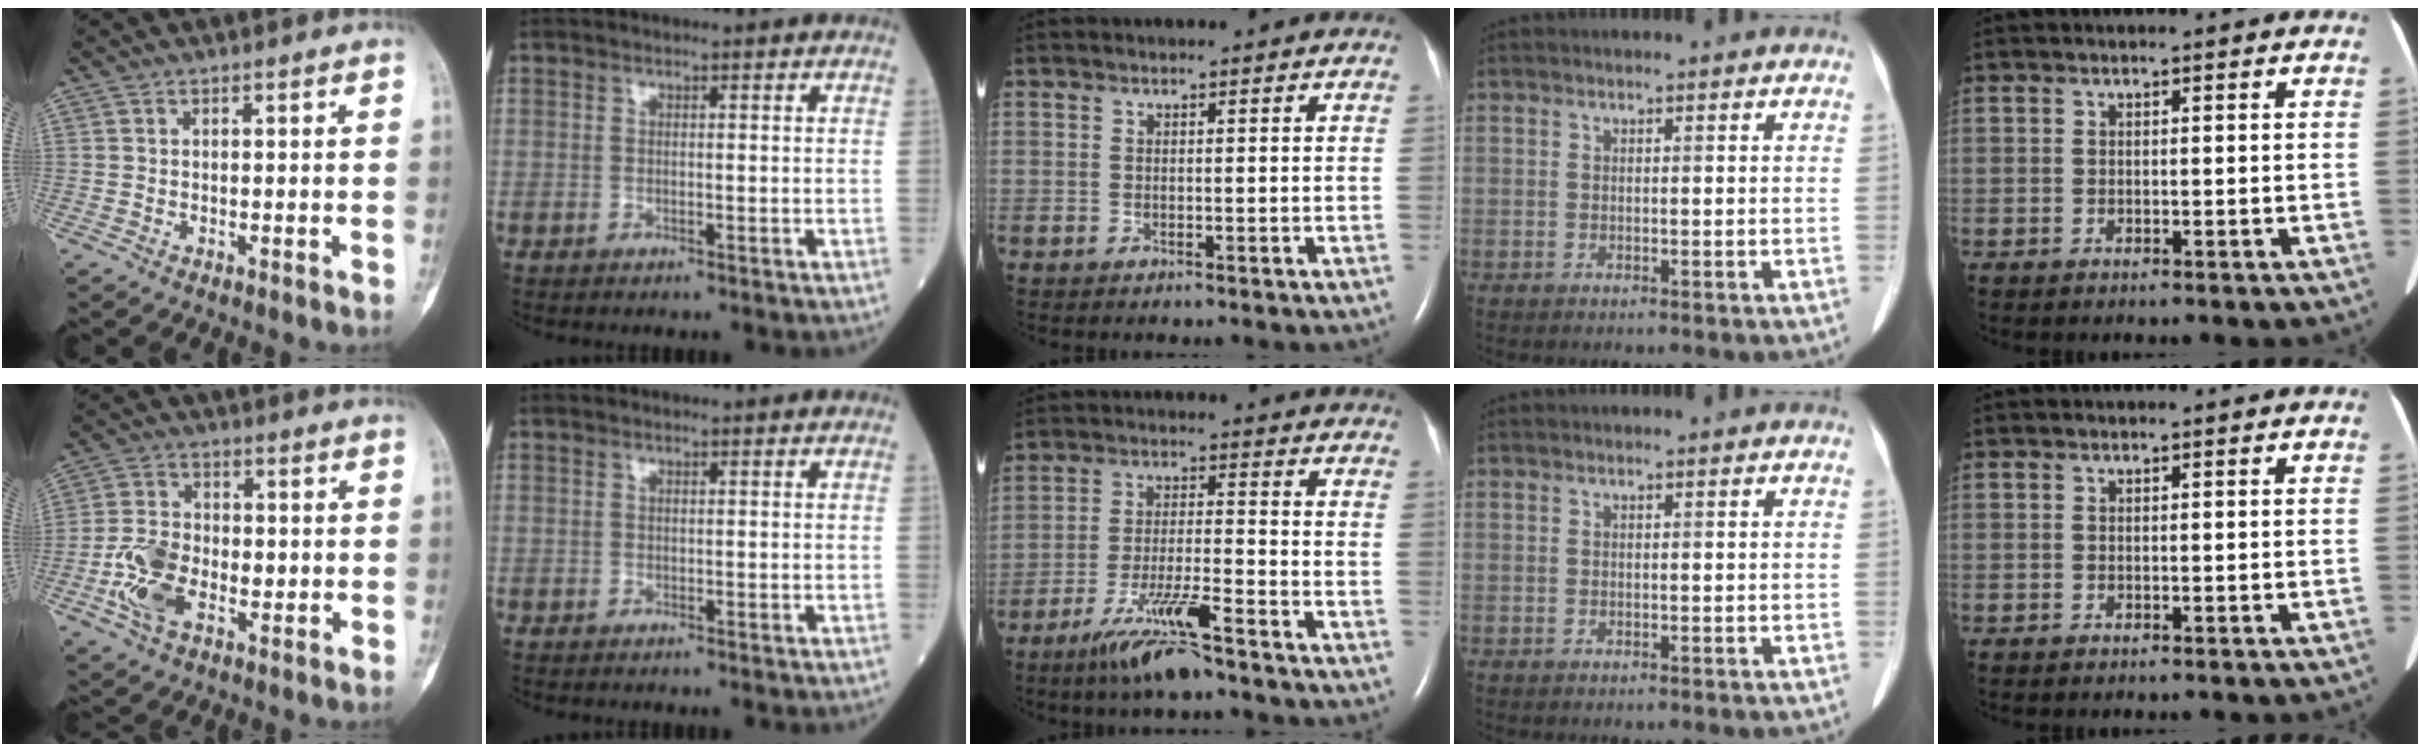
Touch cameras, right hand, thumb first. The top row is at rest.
{"thumb": {"total": 9.9, "force": [-2.3, 6.3, 7.2], "torque": [-0.142, 0.012, -0.045]}, "middle": {"total": 9.3, "force": [-6.7, 0.3, 6.4], "torque": [-0.129, -0.025, -0.122]}}